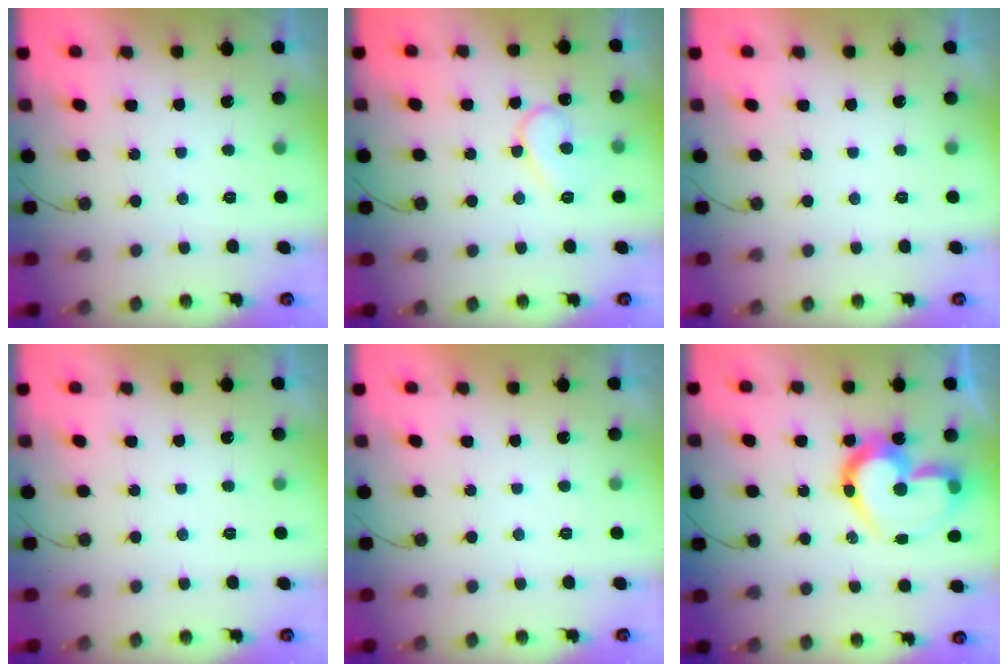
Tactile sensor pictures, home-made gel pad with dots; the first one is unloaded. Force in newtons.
{"total": 10.3, "press": 10.2, "slide": 1.1}
{"total": 0.0}
{"total": 0.0}
{"total": 1.7, "press": 1.6, "slide": 0.0}
{"total": 18.6, "press": 18.6, "slide": 1.6}